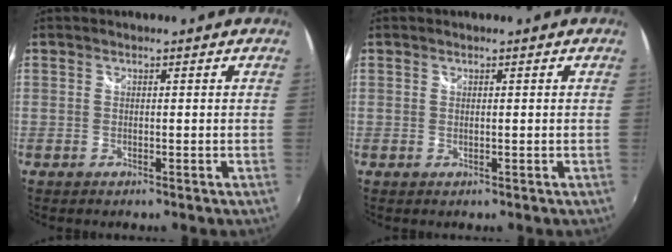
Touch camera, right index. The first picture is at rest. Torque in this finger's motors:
{"motor_torque": [0.00, 0.00, 0.00, 0.00]}